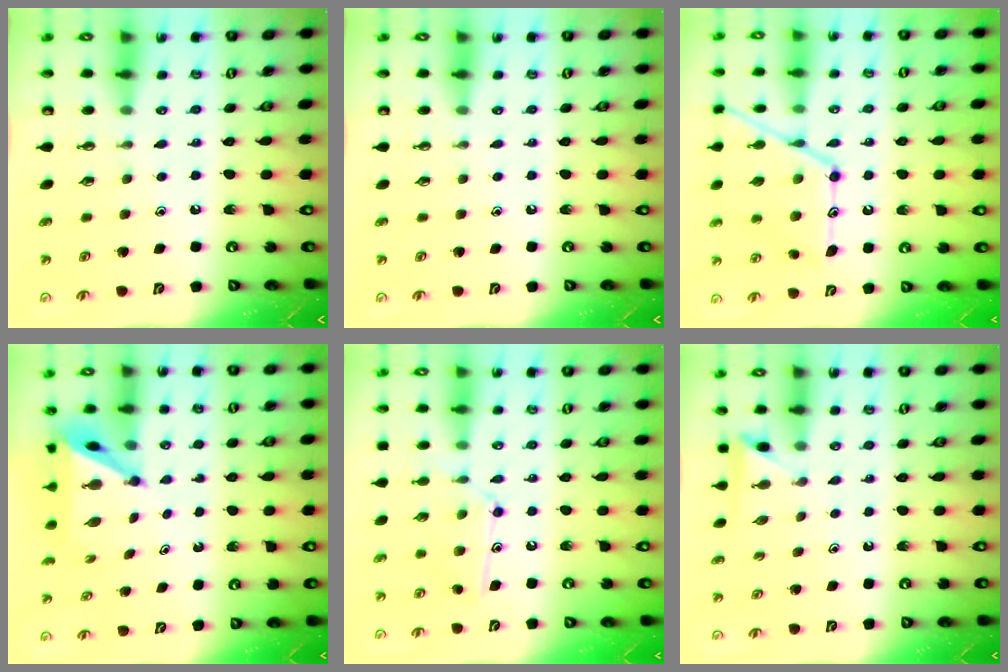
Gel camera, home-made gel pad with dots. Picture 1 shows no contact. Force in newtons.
{"total": 0.0}
{"total": 17.9, "press": 17.8, "slide": 1.4}
{"total": 5.1, "press": 5.1, "slide": 0.2}
{"total": 12.5, "press": 12.5, "slide": 0.9}
{"total": 2.7, "press": 2.7, "slide": 0.2}